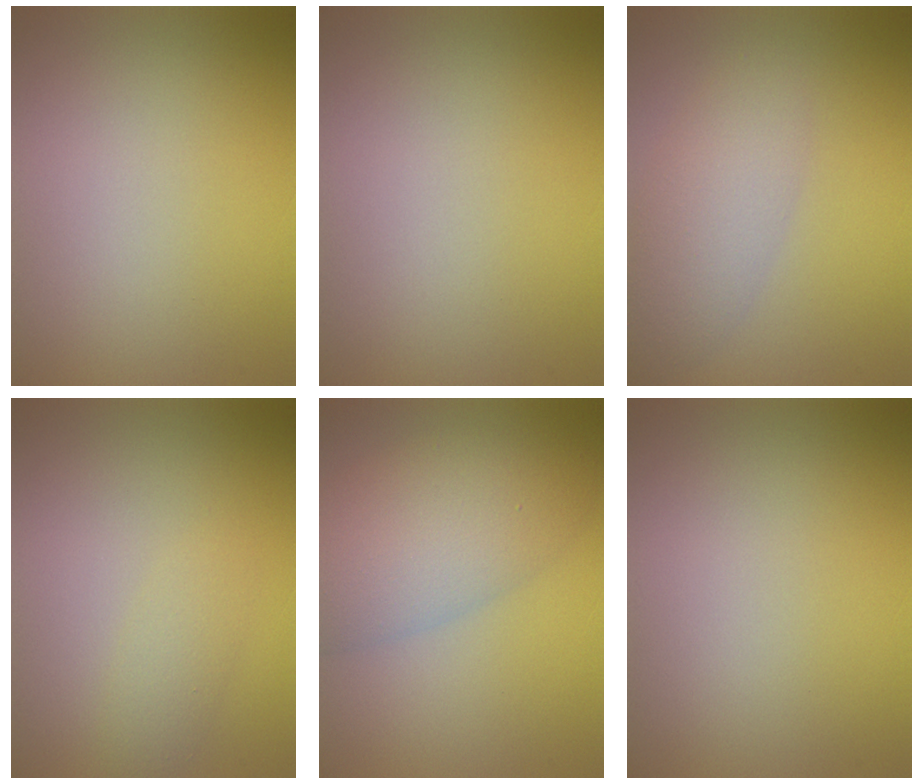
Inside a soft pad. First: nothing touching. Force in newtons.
{"total": 0.0}
{"total": 4.0, "press": 3.9, "slide": 0.2}
{"total": 1.5, "press": 1.5, "slide": 0.1}
{"total": 6.8, "press": 6.7, "slide": 0.5}
{"total": 0.0}